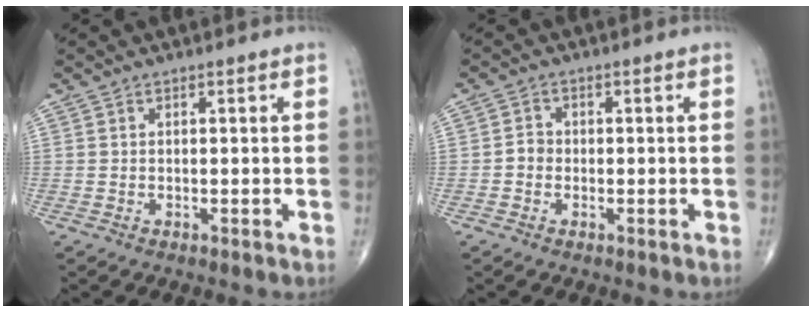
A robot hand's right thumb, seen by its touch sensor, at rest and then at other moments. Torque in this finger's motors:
{"motor_torque": [0.40, 0.01, 0.25, -0.15, -0.03]}